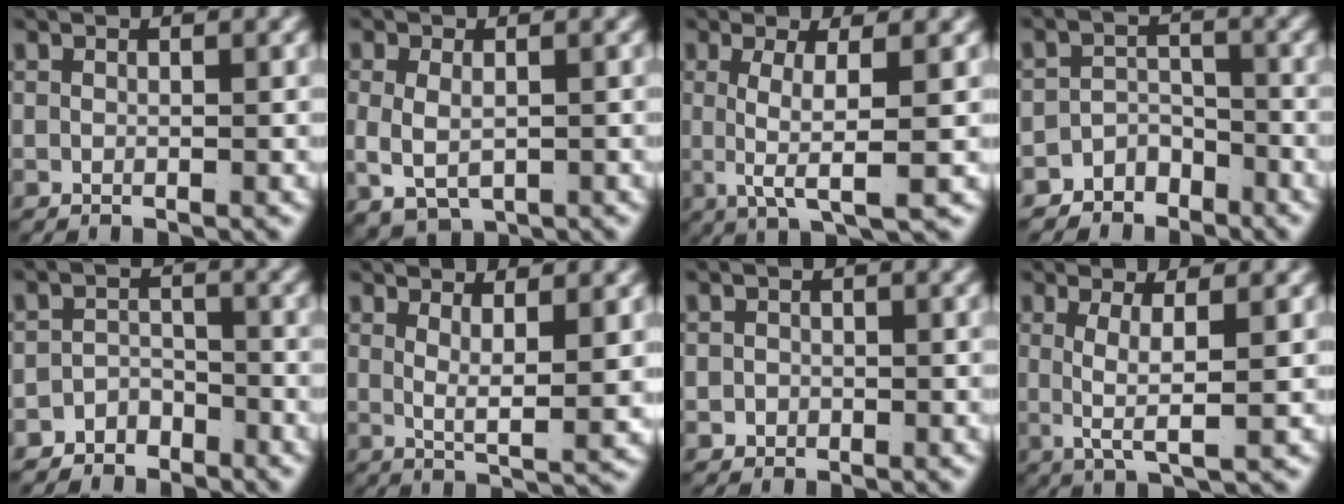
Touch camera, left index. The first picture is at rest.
{"total": 4.4, "force": [-0.5, 3.2, 3.0], "torque": [-0.070, -0.022, 0.010]}
{"total": 4.4, "force": [-0.2, 0.2, 4.4], "torque": [-0.081, -0.017, 0.009]}
{"total": 5.2, "force": [-3.9, 3.3, 1.1], "torque": [-0.011, -0.011, -0.071]}
{"total": 4.3, "force": [-3.4, 2.5, 0.6], "torque": [-0.004, -0.011, -0.061]}
{"total": 3.4, "force": [1.1, 0.2, 3.2], "torque": [-0.056, -0.018, 0.026]}
{"total": 1.6, "force": [-0.8, 1.4, 0.2], "torque": [-0.011, -0.016, -0.008]}
{"total": 3.7, "force": [0.3, 0.2, 3.7], "torque": [-0.069, -0.016, 0.016]}